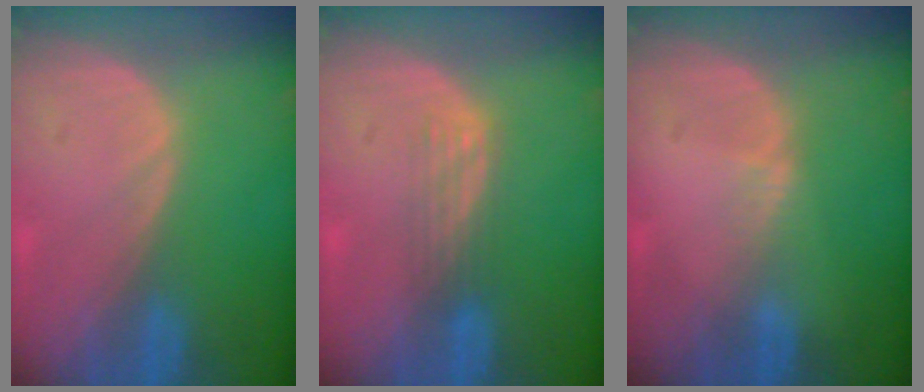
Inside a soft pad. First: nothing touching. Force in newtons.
{"total": 2.8, "press": 2.5, "slide": 1.3}
{"total": 0.8, "press": 0.8, "slide": 0.2}